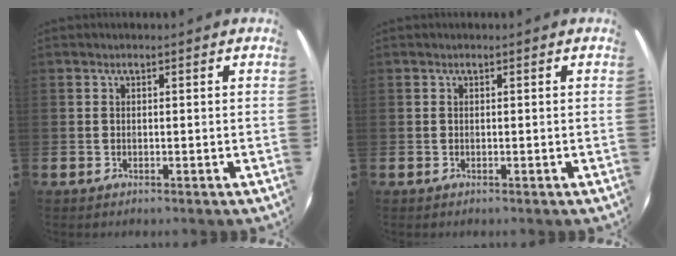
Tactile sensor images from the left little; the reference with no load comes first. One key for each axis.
{"total": 0.0}